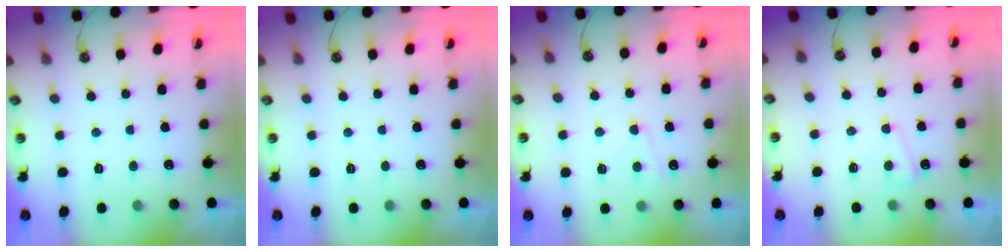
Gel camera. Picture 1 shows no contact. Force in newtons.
{"total": 0.0}
{"total": 1.3, "press": 1.1, "slide": 0.6}
{"total": 0.5, "press": 0.1, "slide": 0.5}